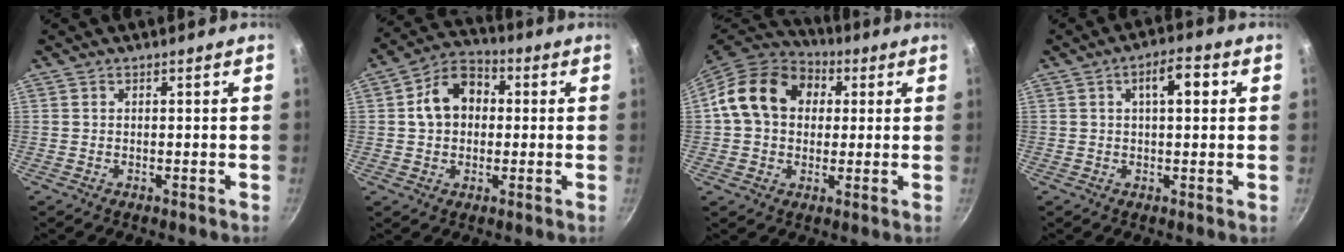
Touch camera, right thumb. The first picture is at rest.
{"total": 10.3, "force": [1.0, 8.0, 6.4], "torque": [-0.074, 0.026, 0.000]}
{"total": 16.0, "force": [3.3, 12.6, 9.3], "torque": [-0.139, 0.026, 0.041]}
{"total": 6.1, "force": [1.5, 2.6, 5.3], "torque": [-0.062, 0.012, 0.017]}